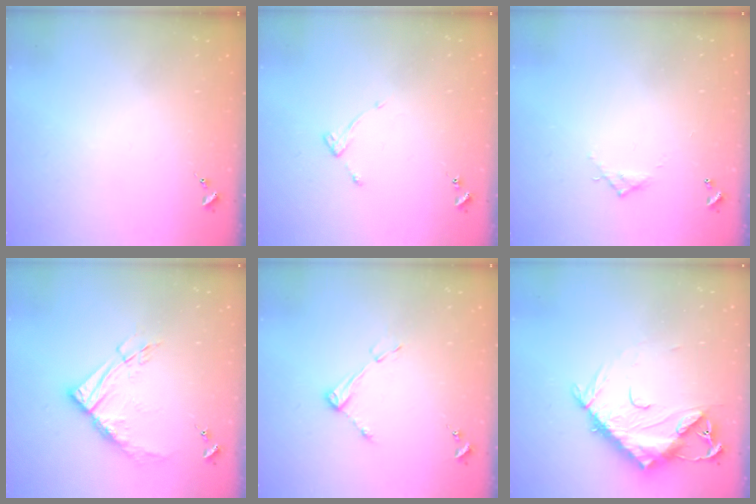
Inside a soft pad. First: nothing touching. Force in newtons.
{"total": 4.1, "press": 4.1, "slide": 0.5}
{"total": 4.2, "press": 4.2, "slide": 0.2}
{"total": 12.7, "press": 12.6, "slide": 1.3}
{"total": 6.0, "press": 5.9, "slide": 0.6}
{"total": 14.3, "press": 14.2, "slide": 1.3}